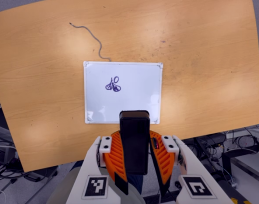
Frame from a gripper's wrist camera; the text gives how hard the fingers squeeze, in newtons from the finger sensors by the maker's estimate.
{"total": 10.1, "left": 8.2, "right": 12.0}